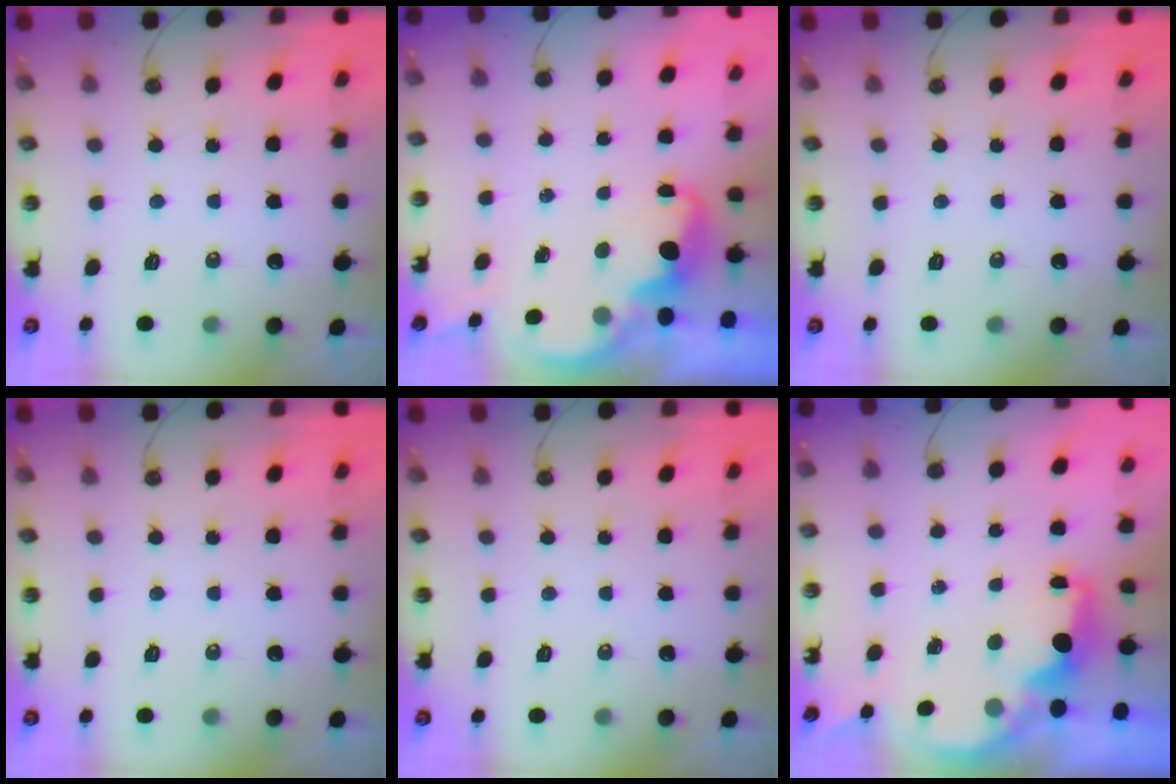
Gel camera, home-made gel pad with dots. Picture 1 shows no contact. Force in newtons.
{"total": 1.9, "press": 1.7, "slide": 0.8}
{"total": 0.0}
{"total": 0.0}
{"total": 0.0}
{"total": 2.8, "press": 2.7, "slide": 0.9}